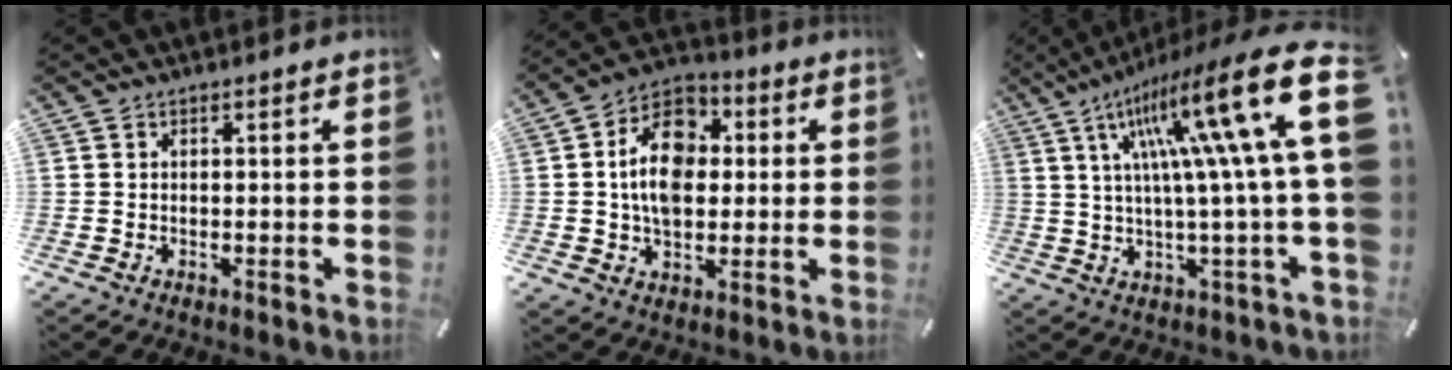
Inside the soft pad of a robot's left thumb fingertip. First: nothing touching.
{"total": 13.5, "force": [1.0, 10.1, 9.0], "torque": [-0.161, 0.015, 0.017]}
{"total": 27.9, "force": [9.0, 5.4, 25.8], "torque": [-0.406, -0.057, 0.142]}